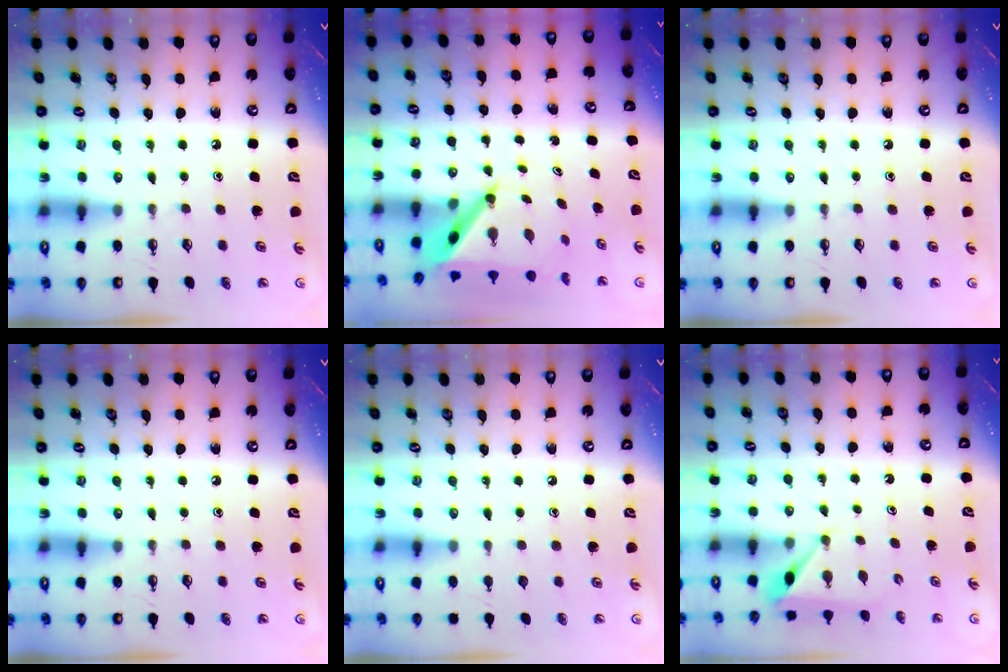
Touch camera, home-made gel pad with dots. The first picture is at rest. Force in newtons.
{"total": 5.9, "press": 5.9, "slide": 0.5}
{"total": 0.0}
{"total": 0.0}
{"total": 0.0}
{"total": 3.7, "press": 3.7, "slide": 0.2}